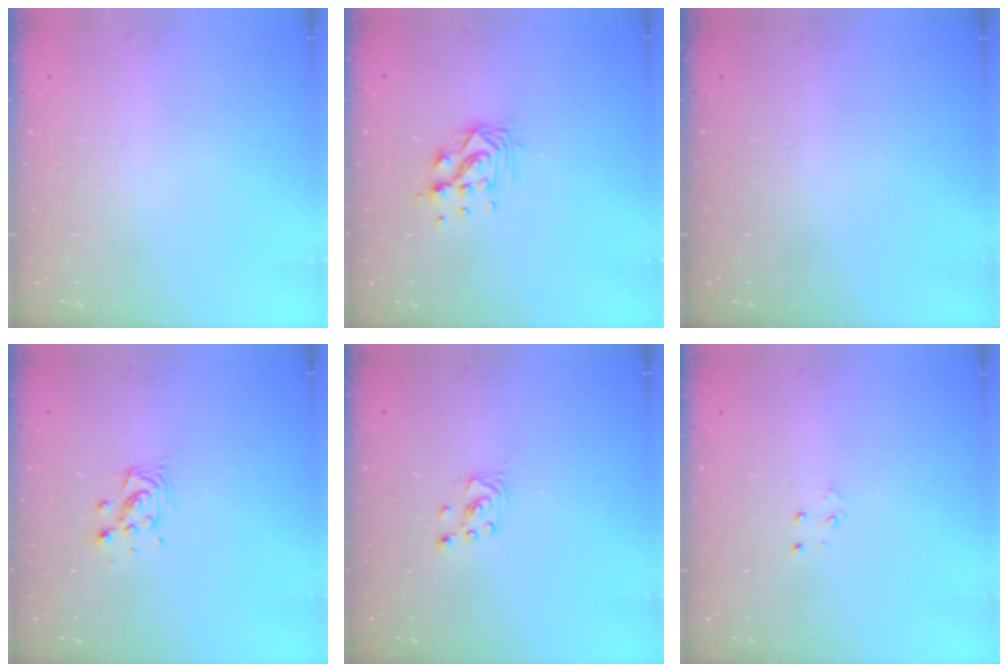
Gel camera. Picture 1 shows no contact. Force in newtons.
{"total": 9.6, "press": 9.5, "slide": 0.8}
{"total": 0.0}
{"total": 6.3, "press": 6.3, "slide": 0.3}
{"total": 1.6, "press": 1.6, "slide": 0.0}
{"total": 3.3, "press": 3.2, "slide": 0.4}